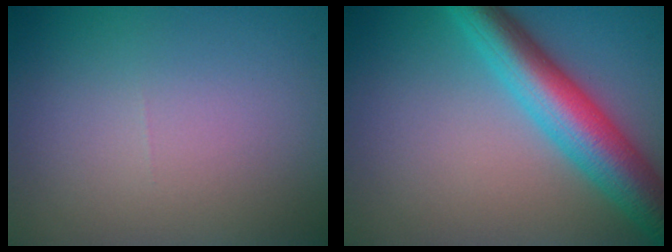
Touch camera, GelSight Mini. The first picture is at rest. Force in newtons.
{"total": 7.5, "press": 7.5, "slide": 0.2}